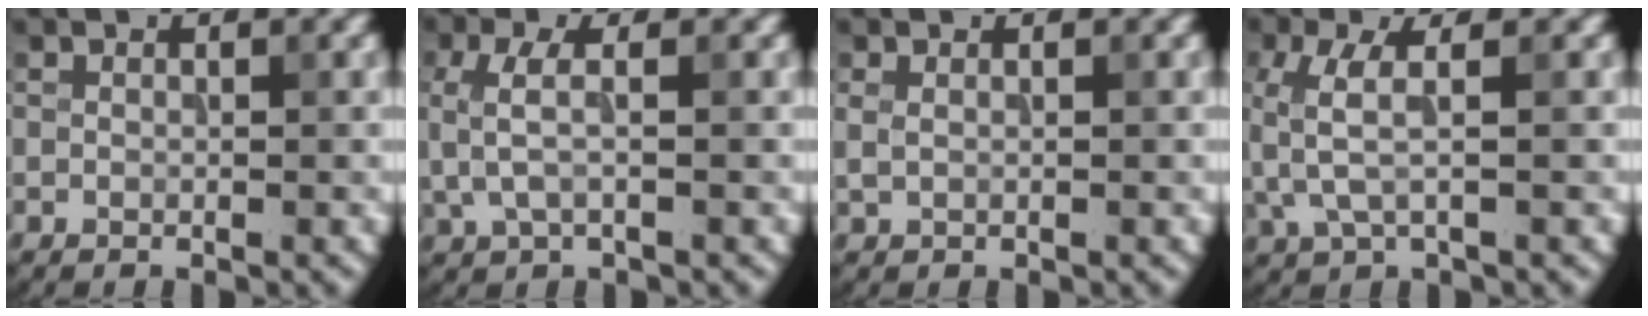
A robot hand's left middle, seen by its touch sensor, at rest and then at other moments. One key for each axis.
{"total": 2.8, "fx": 0.2, "fy": 1.1, "fz": 2.6, "tx": -0.063, "ty": 0.001, "tz": 0.003}
{"total": 0.7, "fx": 0.3, "fy": 0.3, "fz": 0.6, "tx": -0.015, "ty": 0.001, "tz": 0.006}
{"total": 3.4, "fx": 0.2, "fy": 1.2, "fz": 3.2, "tx": -0.087, "ty": 0.001, "tz": 0.000}